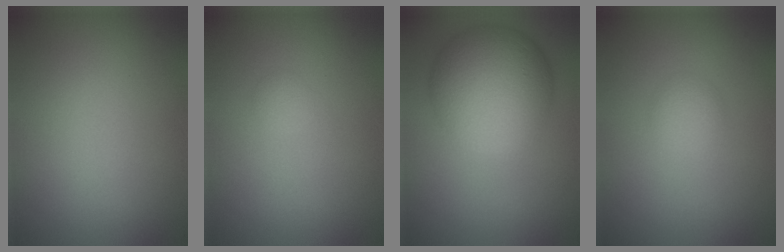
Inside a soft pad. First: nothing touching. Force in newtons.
{"total": 0.8, "press": 0.8, "slide": 0.1}
{"total": 9.5, "press": 9.5, "slide": 0.6}
{"total": 1.6, "press": 1.6, "slide": 0.1}